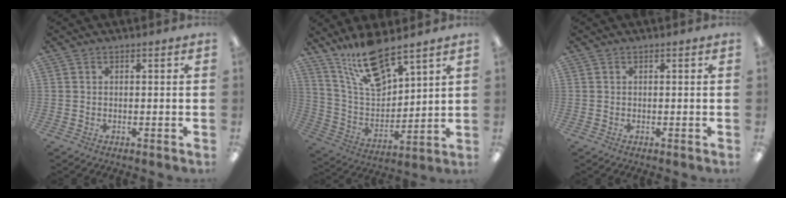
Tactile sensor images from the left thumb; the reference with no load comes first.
{"total": 14.8, "force": [11.6, 4.8, 7.9], "torque": [-0.165, -0.059, 0.208]}
{"total": 0.0}